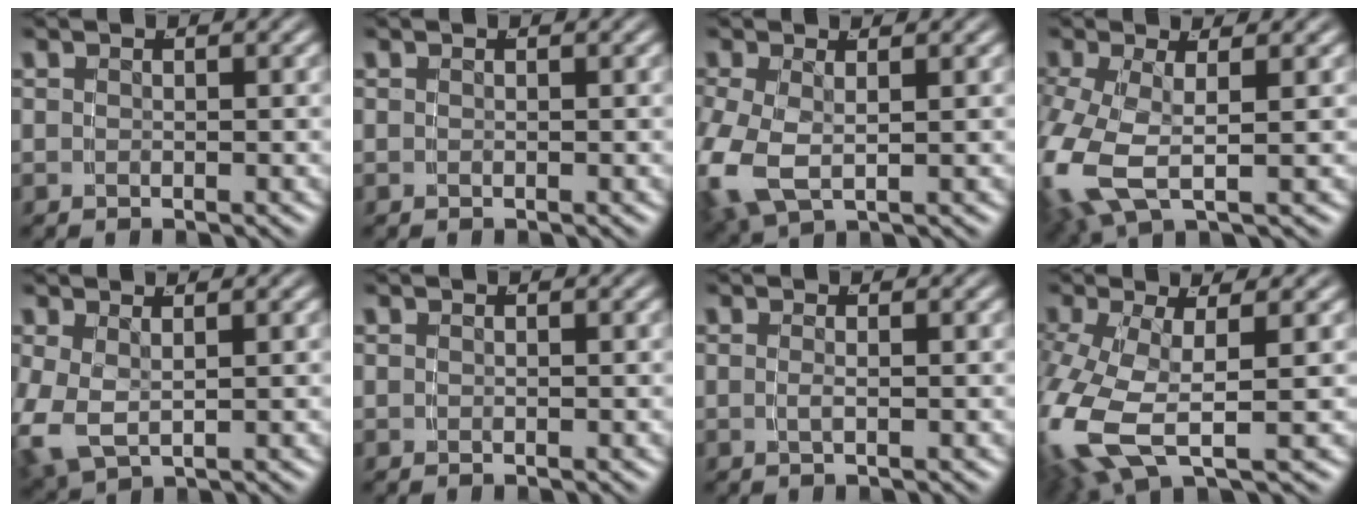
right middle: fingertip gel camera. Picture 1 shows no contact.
{"total": 0.0}
{"total": 5.3, "force": [-0.8, 3.8, 3.6], "torque": [-0.117, -0.030, 0.005]}
{"total": 7.1, "force": [-1.3, 4.9, 5.1], "torque": [-0.154, -0.034, -0.008]}
{"total": 4.2, "force": [-0.2, 3.3, 2.6], "torque": [-0.088, -0.027, 0.016]}
{"total": 0.0}
{"total": 0.8, "force": [-0.3, -0.5, 0.6], "torque": [-0.016, -0.006, -0.001]}
{"total": 7.6, "force": [-1.5, 4.2, 6.2], "torque": [-0.168, -0.038, -0.005]}